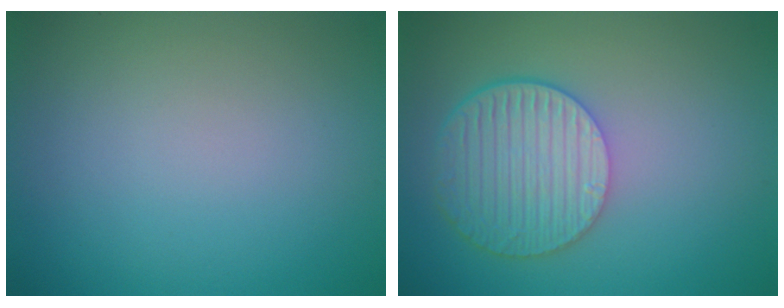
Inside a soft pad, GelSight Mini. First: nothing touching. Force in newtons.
{"total": 6.1, "press": 4.8, "slide": 3.8}